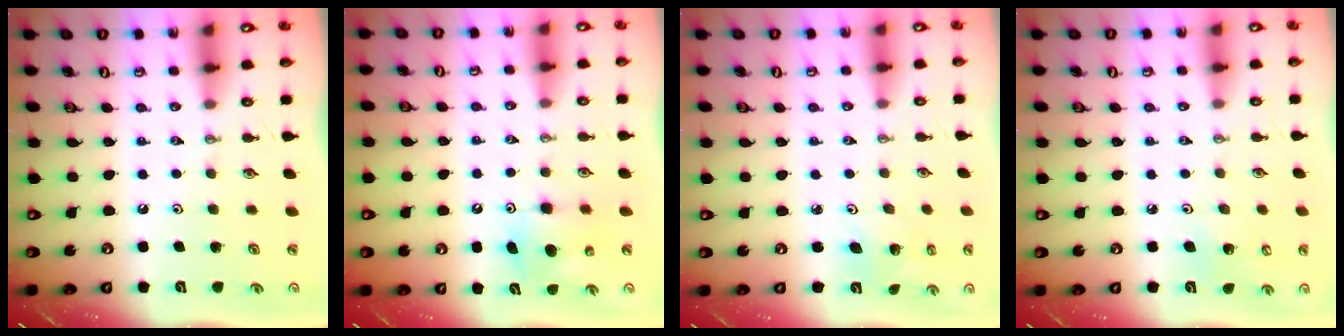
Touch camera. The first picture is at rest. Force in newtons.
{"total": 7.9, "press": 7.9, "slide": 0.8}
{"total": 2.7, "press": 2.7, "slide": 0.1}
{"total": 4.8, "press": 4.6, "slide": 1.3}